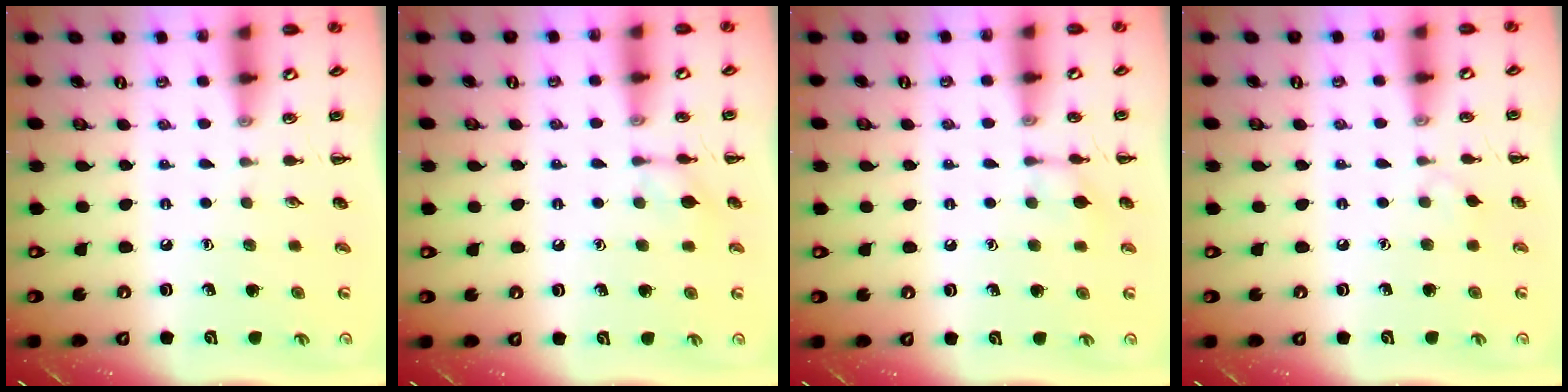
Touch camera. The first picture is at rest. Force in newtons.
{"total": 5.7, "press": 5.7, "slide": 0.3}
{"total": 5.8, "press": 5.8, "slide": 0.3}
{"total": 2.9, "press": 2.7, "slide": 1.2}